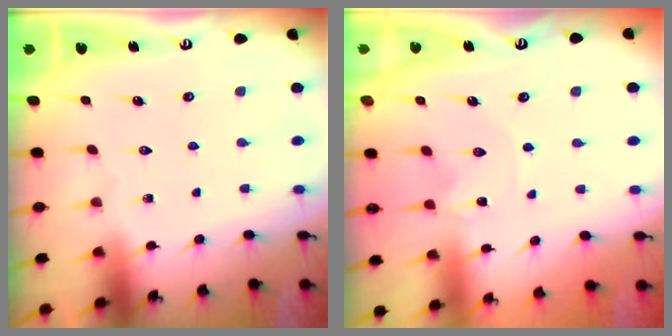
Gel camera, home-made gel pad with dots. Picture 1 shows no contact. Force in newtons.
{"total": 0.0}